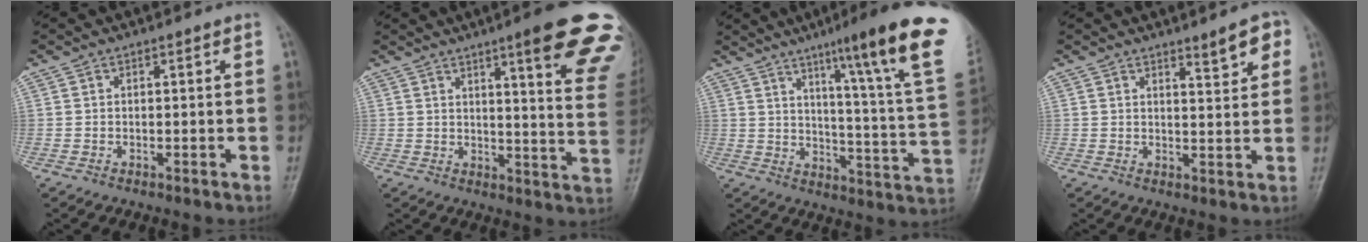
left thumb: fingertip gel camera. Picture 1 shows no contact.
{"total": 18.8, "force": [11.5, 2.2, 14.7], "torque": [-0.162, -0.050, 0.133]}
{"total": 14.9, "force": [8.4, 0.1, 12.3], "torque": [-0.153, -0.044, 0.094]}
{"total": 4.8, "force": [2.9, 1.3, 3.6], "torque": [-0.039, -0.019, 0.041]}